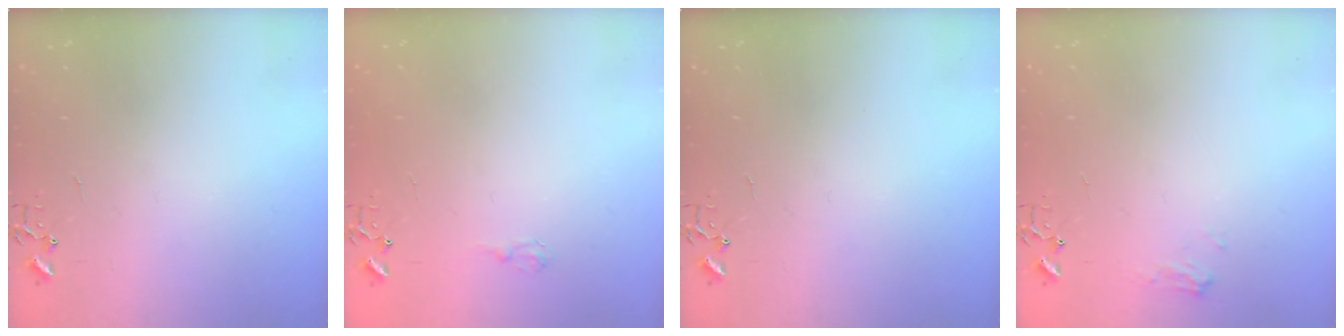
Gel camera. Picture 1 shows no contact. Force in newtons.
{"total": 6.0, "press": 5.9, "slide": 0.7}
{"total": 0.0}
{"total": 6.4, "press": 6.4, "slide": 0.2}